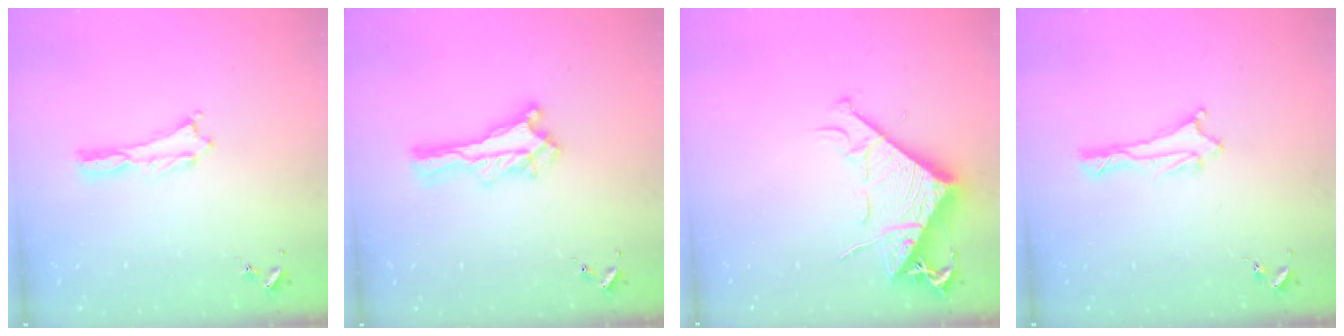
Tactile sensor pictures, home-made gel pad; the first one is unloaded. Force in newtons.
{"total": 0.6, "press": 0.5, "slide": 0.2}
{"total": 8.9, "press": 8.8, "slide": 1.1}
{"total": 1.0, "press": 1.0, "slide": 0.2}